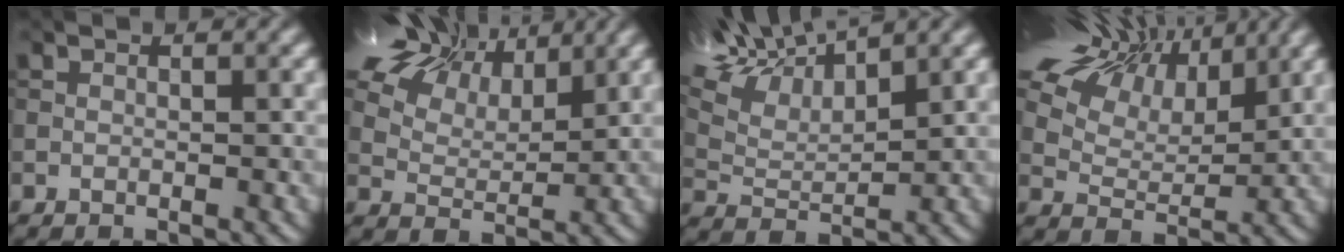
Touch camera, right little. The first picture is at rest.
{"total": 11.3, "force": [7.6, 5.6, 6.3], "torque": [-0.158, 0.024, 0.147]}
{"total": 7.4, "force": [6.3, 1.4, 3.6], "torque": [-0.110, 0.011, 0.130]}
{"total": 13.3, "force": [8.7, 6.7, 7.5], "torque": [-0.180, 0.035, 0.155]}